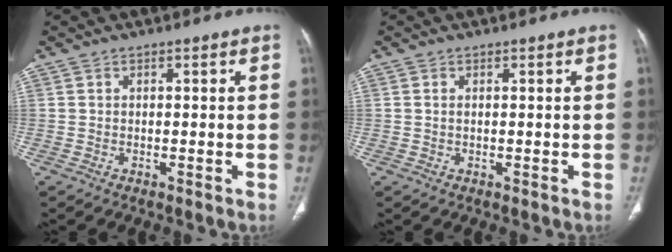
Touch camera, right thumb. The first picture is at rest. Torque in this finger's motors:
{"motor_torque": [-0.23, 0.02, 0.26, 0.42, 0.06]}